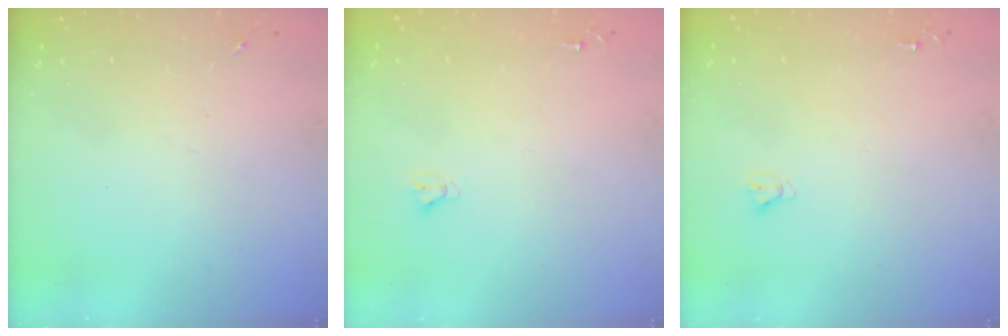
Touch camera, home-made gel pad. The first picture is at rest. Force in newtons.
{"total": 2.4, "press": 2.4, "slide": 0.2}
{"total": 2.4, "press": 2.4, "slide": 0.2}